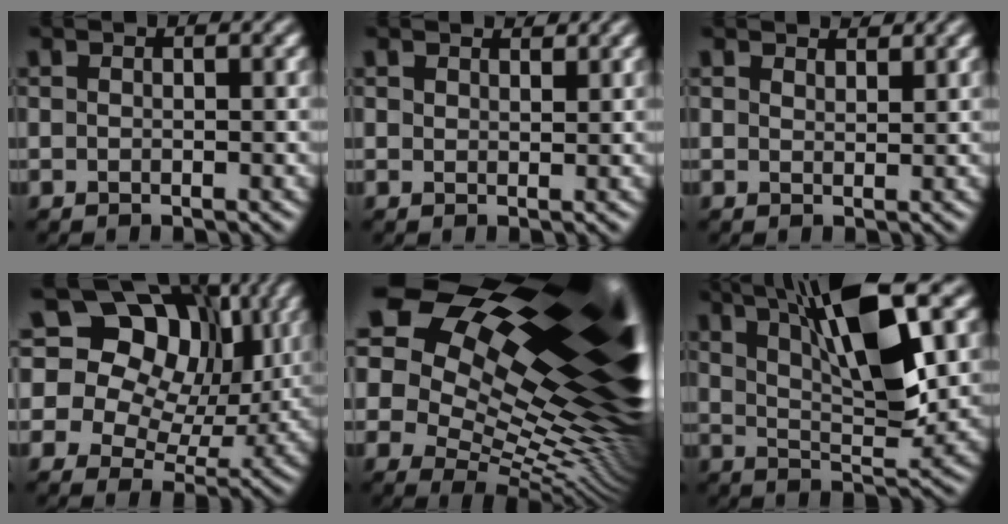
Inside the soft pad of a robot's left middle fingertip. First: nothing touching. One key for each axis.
{"total": 1.3, "fx": 1.3, "fy": 0.3, "fz": -0.1, "tx": 0.002, "ty": -0.005, "tz": 0.019}
{"total": 1.5, "fx": 1.5, "fy": 0.1, "fz": -0.1, "tx": 0.003, "ty": -0.003, "tz": 0.021}
{"total": 15.6, "fx": 7.3, "fy": 11.3, "fz": 7.9, "tx": -0.144, "ty": 0.061, "tz": 0.098}
{"total": 21.2, "fx": 8.9, "fy": 10.4, "fz": 16.1, "tx": -0.226, "ty": 0.056, "tz": 0.144}
{"total": 9.7, "fx": 4.9, "fy": 2.4, "fz": 8.0, "tx": -0.130, "ty": 0.006, "tz": 0.082}